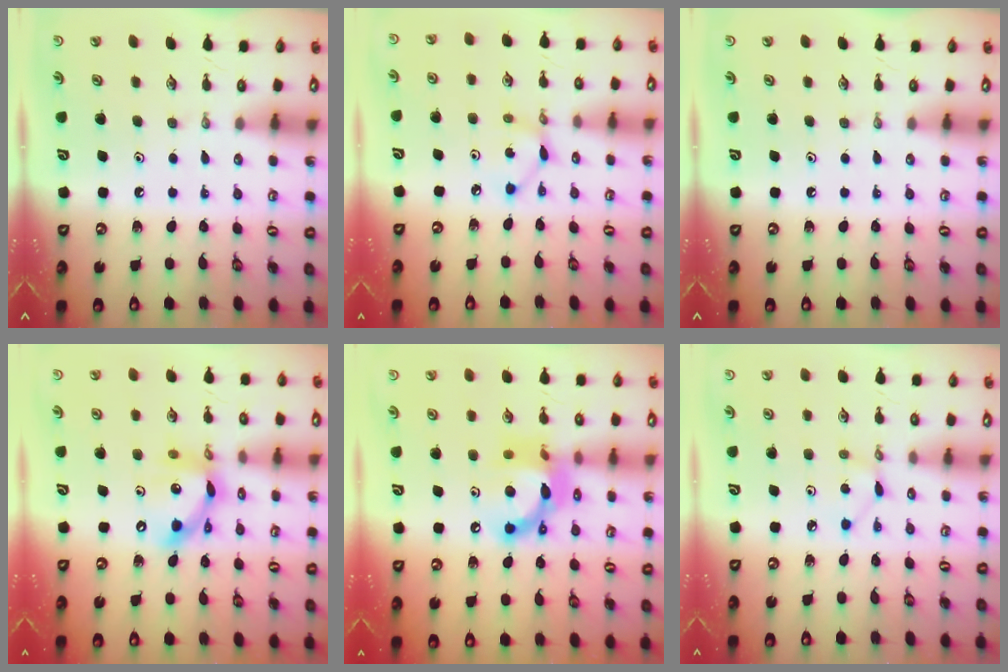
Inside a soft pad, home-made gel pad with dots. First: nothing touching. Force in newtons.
{"total": 4.0, "press": 4.0, "slide": 0.2}
{"total": 0.0}
{"total": 13.4, "press": 13.4, "slide": 0.8}
{"total": 13.7, "press": 13.7, "slide": 0.9}
{"total": 2.1, "press": 2.1, "slide": 0.3}